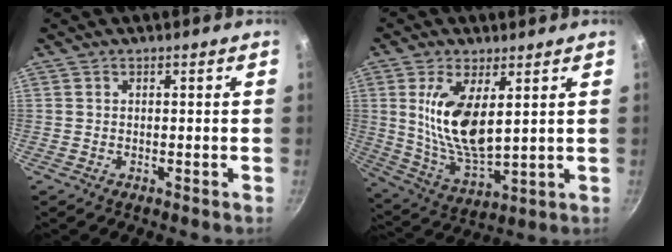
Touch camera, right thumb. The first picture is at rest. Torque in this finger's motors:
{"motor_torque": [1.17, 1.17, 1.81, -0.01, 0.43]}